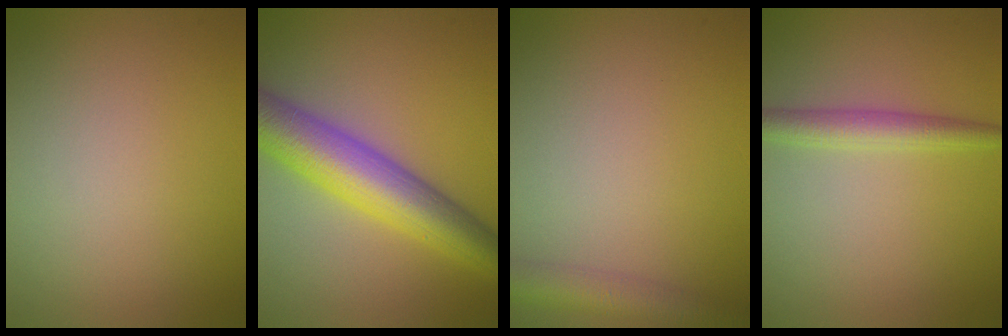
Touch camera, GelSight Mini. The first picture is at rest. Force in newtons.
{"total": 8.5, "press": 8.5, "slide": 0.1}
{"total": 3.4, "press": 3.4, "slide": 0.2}
{"total": 2.6, "press": 2.6, "slide": 0.0}